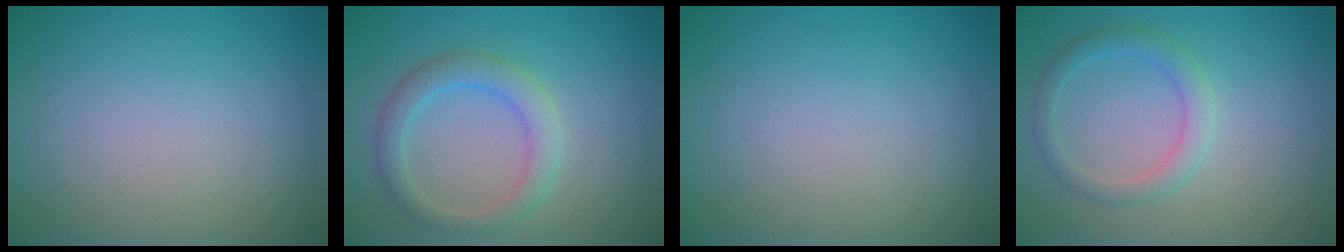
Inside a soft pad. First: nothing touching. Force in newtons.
{"total": 3.0, "press": 3.0, "slide": 0.1}
{"total": 0.0}
{"total": 2.2, "press": 2.2, "slide": 0.1}